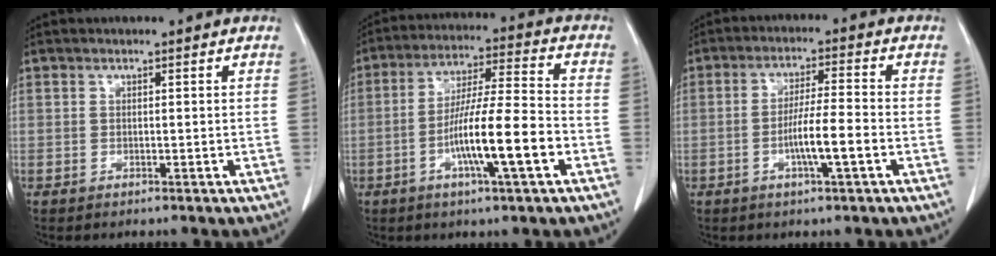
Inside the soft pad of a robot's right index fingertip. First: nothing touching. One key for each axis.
{"total": 12.4, "fx": -4.3, "fy": 0.5, "fz": 11.6, "tx": -0.209, "ty": 0.000, "tz": -0.075}
{"total": 6.6, "fx": -2.2, "fy": 0.0, "fz": 6.3, "tx": -0.117, "ty": 0.001, "tz": -0.039}